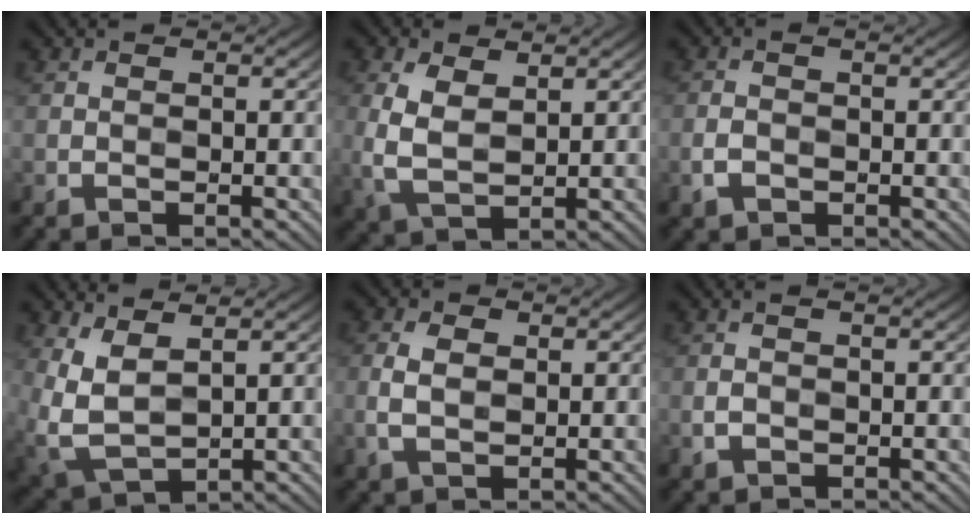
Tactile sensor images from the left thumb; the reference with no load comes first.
{"total": 5.7, "force": [1.5, 3.3, 4.5], "torque": [-0.119, 0.000, 0.031]}
{"total": 2.0, "force": [-0.7, 1.2, 1.4], "torque": [-0.034, -0.001, -0.014]}
{"total": 6.7, "force": [2.1, 3.5, 5.3], "torque": [-0.144, -0.008, 0.044]}
{"total": 3.5, "force": [0.4, 2.3, 2.6], "torque": [-0.066, 0.000, 0.005]}
{"total": 1.7, "force": [-0.2, 1.0, 1.3], "torque": [-0.033, 0.000, -0.003]}